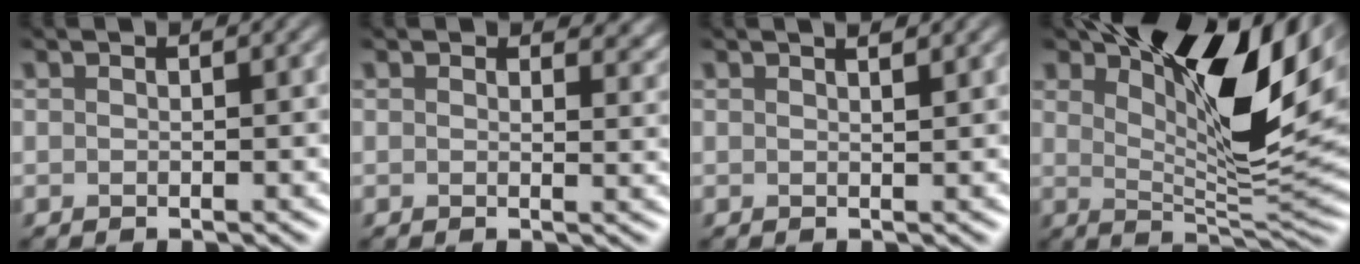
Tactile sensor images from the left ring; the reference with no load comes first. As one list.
[{"total": 2.4, "force": [1.8, 1.1, 1.2], "torque": [-0.015, -0.006, 0.021]}, {"total": 1.4, "force": [1.0, 0.3, 0.8], "torque": [-0.009, 0.000, 0.010]}, {"total": 13.4, "force": [6.2, 4.8, 10.9], "torque": [-0.158, 0.012, 0.106]}]